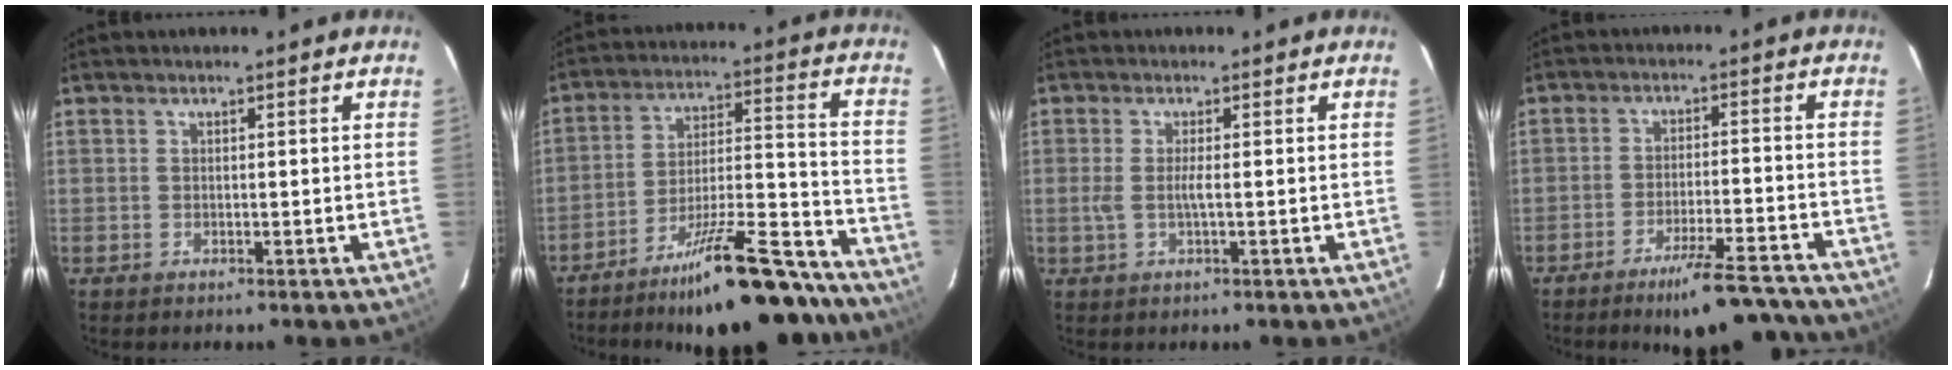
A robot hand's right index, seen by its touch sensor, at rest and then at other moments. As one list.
[{"total": 22.8, "force": [-19.3, 4.9, 11.1], "torque": [-0.167, 0.008, -0.271]}, {"total": 2.3, "force": [-0.3, -0.2, 2.3], "torque": [-0.045, -0.002, -0.007]}, {"total": 13.8, "force": [-12.3, 2.2, 5.8], "torque": [-0.094, 0.001, -0.168]}]